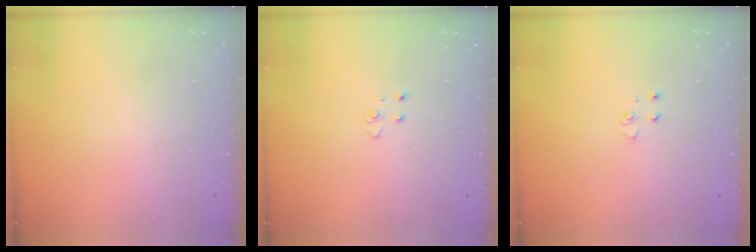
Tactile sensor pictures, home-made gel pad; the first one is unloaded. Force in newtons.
{"total": 3.2, "press": 3.2, "slide": 0.4}
{"total": 4.0, "press": 4.0, "slide": 0.4}